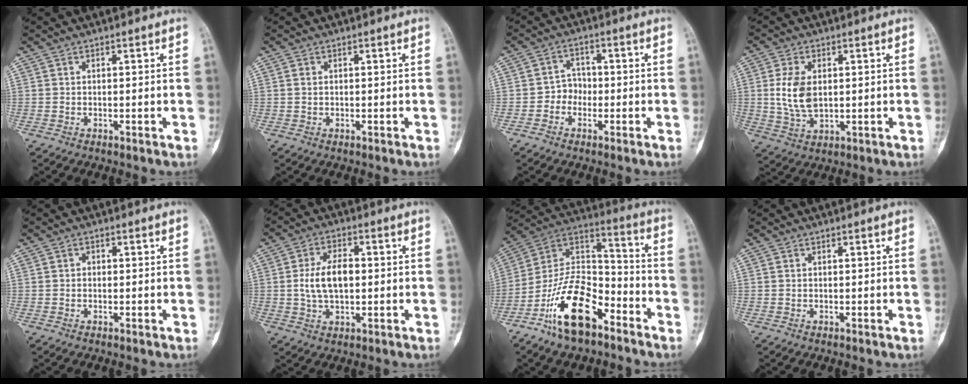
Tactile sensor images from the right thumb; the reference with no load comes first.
{"total": 0.8, "force": [0.2, 0.6, 0.5], "torque": [-0.011, 0.002, 0.004]}
{"total": 3.9, "force": [-1.2, 3.4, 1.4], "torque": [0.002, 0.015, -0.031]}
{"total": 8.1, "force": [0.9, 4.9, 6.4], "torque": [-0.123, -0.007, 0.024]}
{"total": 0.8, "force": [0.0, 0.7, 0.4], "torque": [0.002, 0.004, -0.004]}
{"total": 8.8, "force": [0.2, 4.9, 7.2], "torque": [-0.130, 0.010, 0.003]}
{"total": 18.3, "force": [-10.6, 8.9, 12.0], "torque": [-0.203, 0.084, -0.199]}
{"total": 0.0}